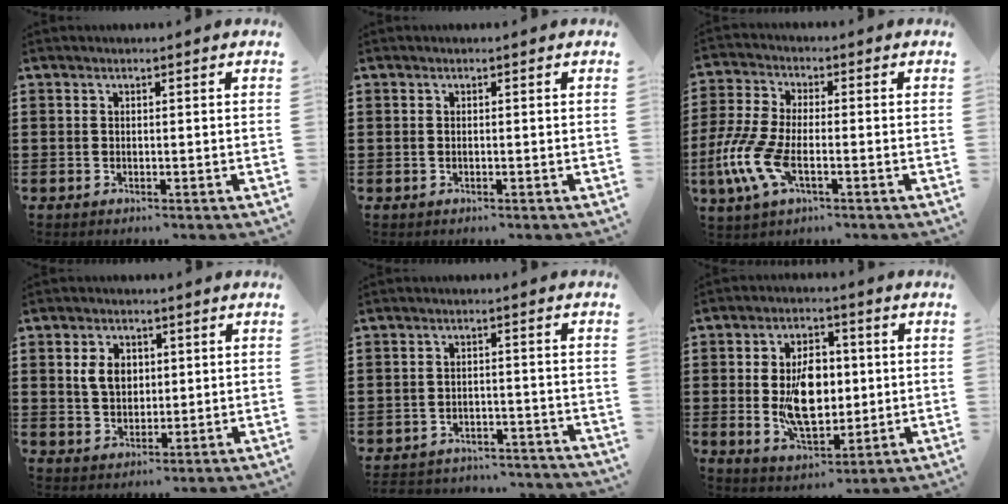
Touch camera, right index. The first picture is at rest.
{"total": 0.0}
{"total": 8.5, "force": [-3.0, 3.7, 7.0], "torque": [-0.190, -0.018, -0.064]}
{"total": 4.8, "force": [1.1, 3.5, 3.2], "torque": [-0.080, 0.010, 0.016]}
{"total": 3.0, "force": [-3.0, 0.5, 0.0], "torque": [-0.006, 0.004, -0.063]}
{"total": 9.8, "force": [0.1, 5.9, 7.8], "torque": [-0.144, 0.001, -0.003]}